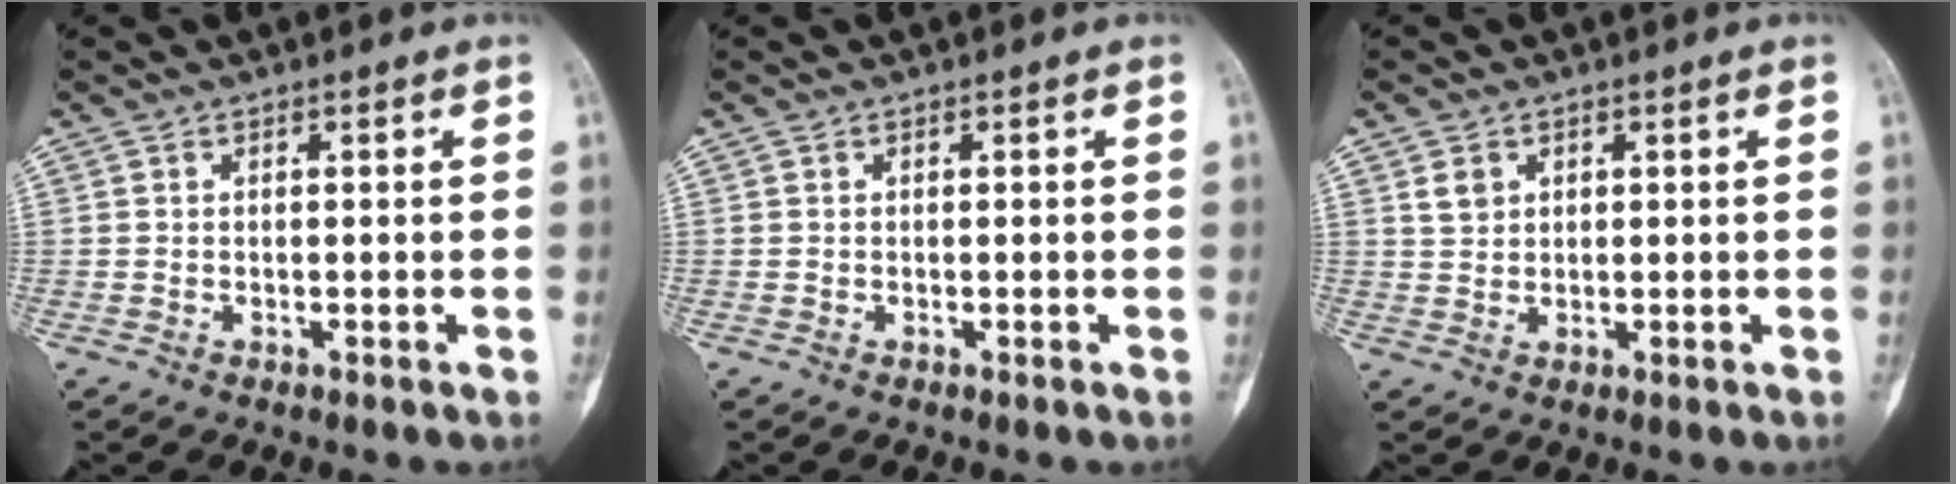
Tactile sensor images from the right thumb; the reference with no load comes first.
{"total": 0.0}
{"total": 2.8, "force": [1.3, 2.1, 1.1], "torque": [-0.013, -0.004, 0.029]}